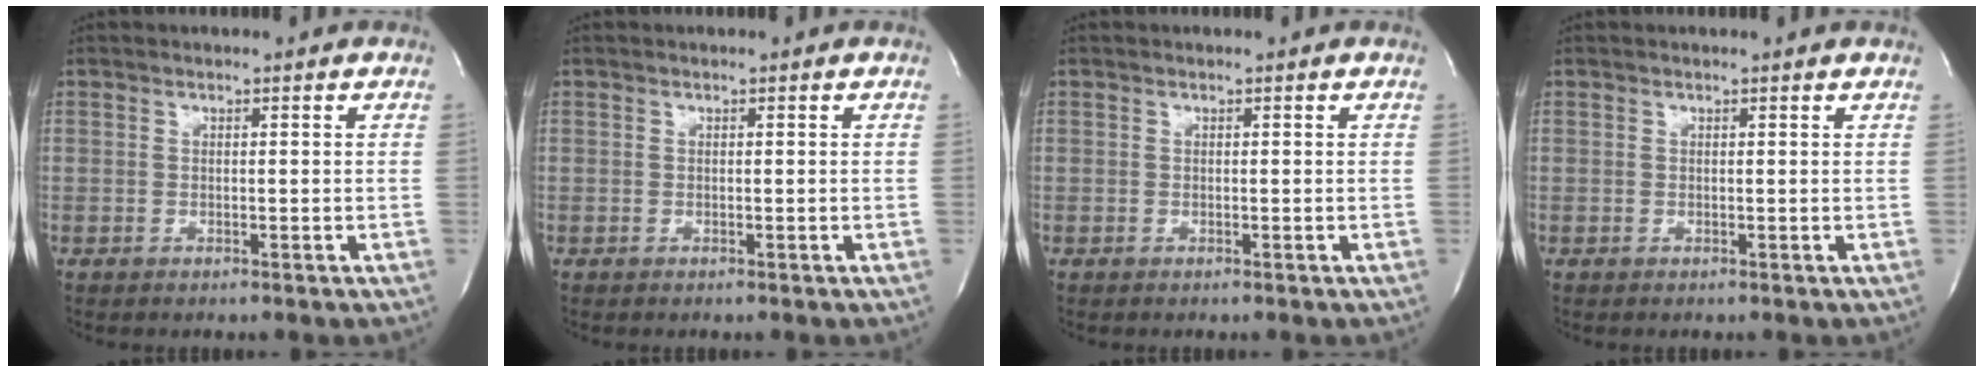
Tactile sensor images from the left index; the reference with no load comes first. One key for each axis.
{"total": 0.0}
{"total": 0.0}
{"total": 1.0, "fx": 0.9, "fy": -0.1, "fz": 0.2, "tx": -0.013, "ty": -0.001, "tz": 0.009}